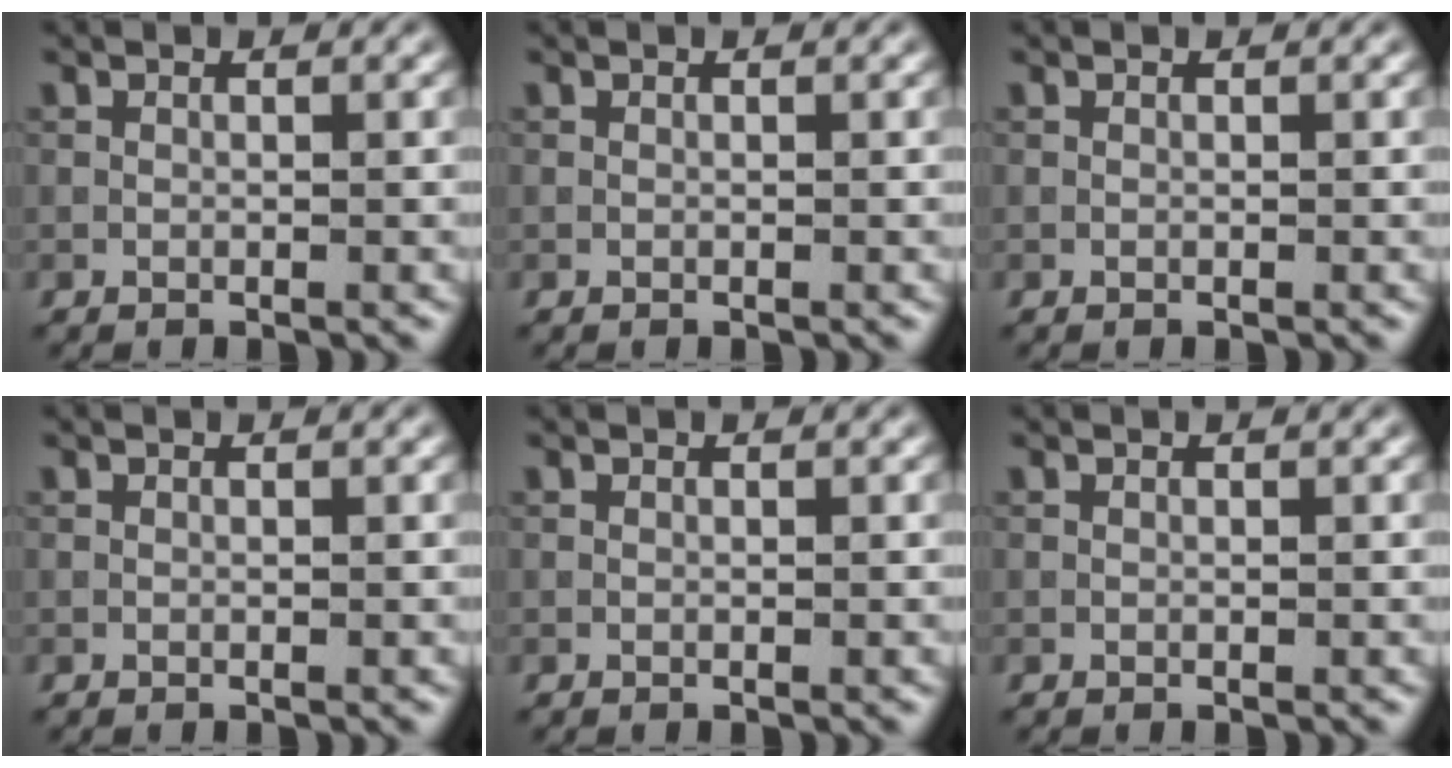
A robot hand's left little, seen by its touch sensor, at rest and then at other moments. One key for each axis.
{"total": 0.0}
{"total": 0.0}
{"total": 0.0}
{"total": 0.0}
{"total": 0.0}